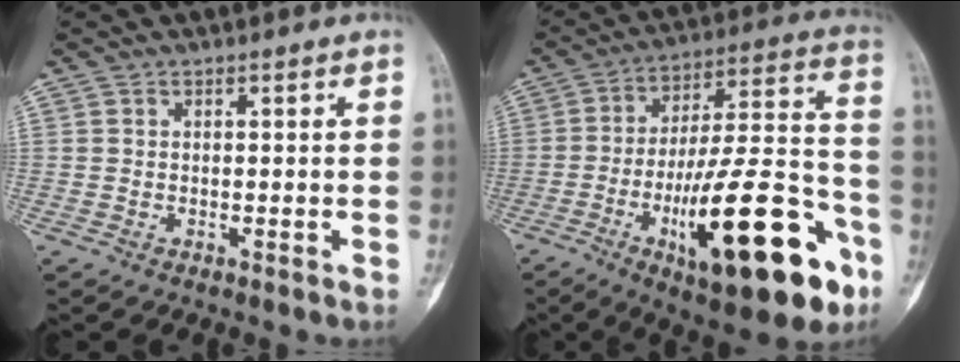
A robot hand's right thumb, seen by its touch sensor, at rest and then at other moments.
{"total": 28.2, "force": [-11.8, 9.0, 24.0], "torque": [-0.342, 0.062, -0.172]}